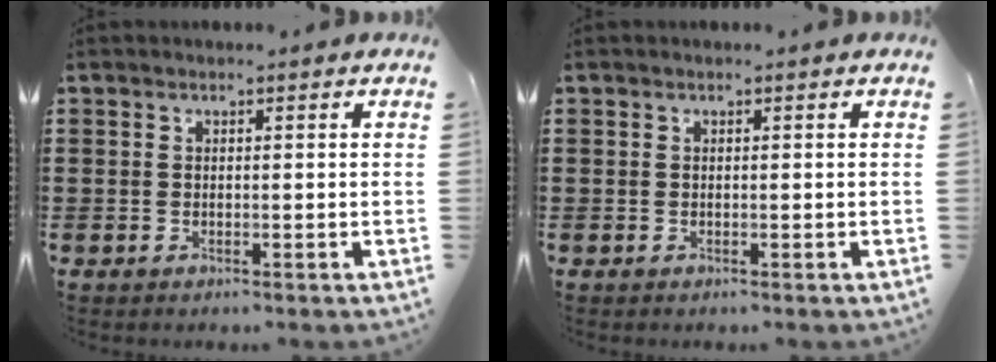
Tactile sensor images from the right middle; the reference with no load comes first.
{"total": 0.0}